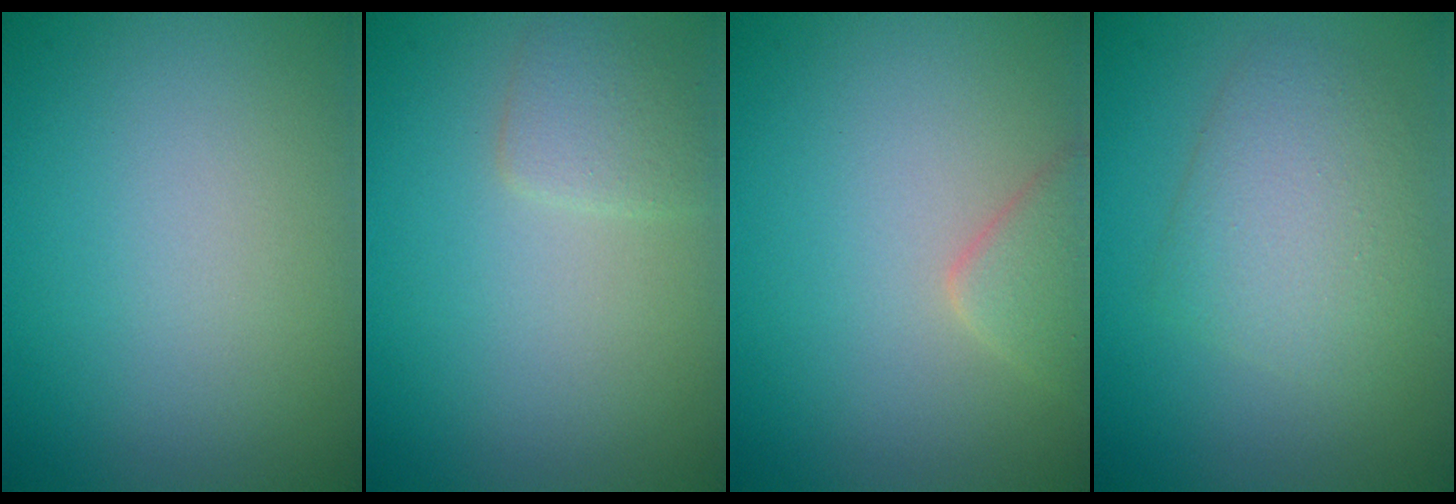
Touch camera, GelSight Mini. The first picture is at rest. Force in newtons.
{"total": 1.8, "press": 1.8, "slide": 0.0}
{"total": 2.0, "press": 2.0, "slide": 0.1}
{"total": 3.9, "press": 3.9, "slide": 0.1}